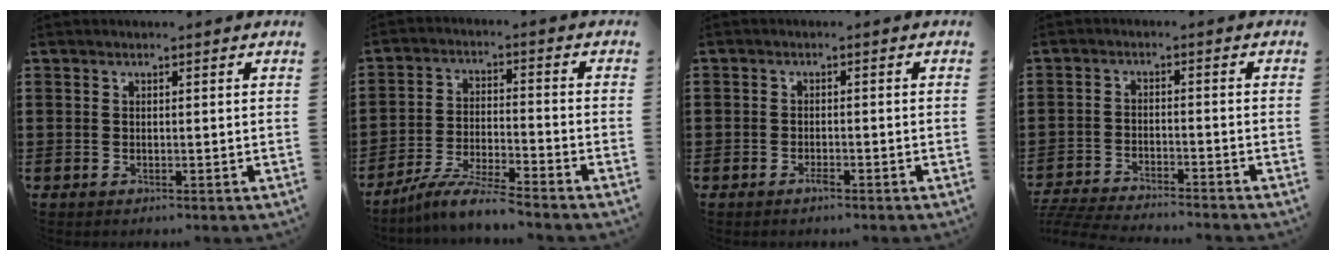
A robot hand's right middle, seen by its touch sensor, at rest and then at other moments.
{"total": 6.4, "force": [-6.0, -0.1, 2.5], "torque": [-0.058, -0.009, -0.116]}
{"total": 1.2, "force": [-1.0, 0.5, 0.3], "torque": [-0.008, 0.000, -0.021]}
{"total": 4.6, "force": [-4.5, -0.1, 0.7], "torque": [-0.026, -0.005, -0.096]}